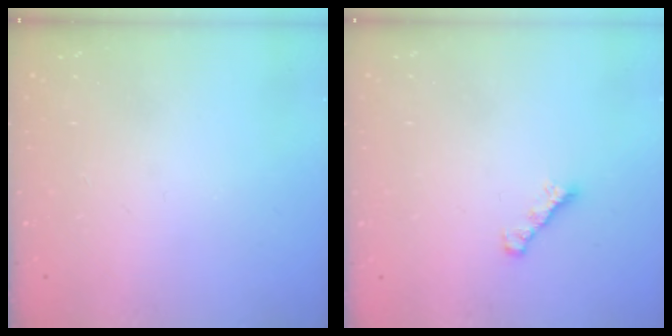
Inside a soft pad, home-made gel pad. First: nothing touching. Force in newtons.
{"total": 1.6, "press": 1.4, "slide": 0.6}